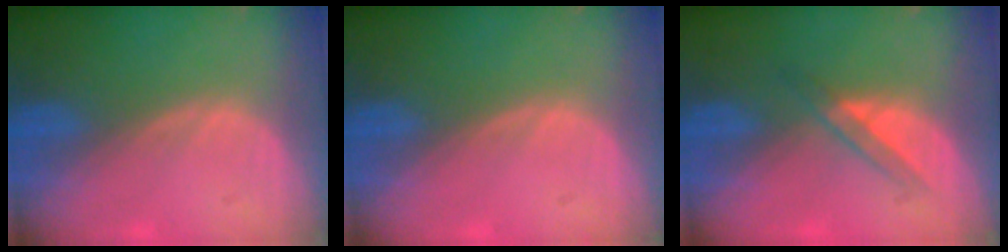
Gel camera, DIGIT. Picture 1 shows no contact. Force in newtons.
{"total": 0.0}
{"total": 2.9, "press": 2.8, "slide": 1.0}